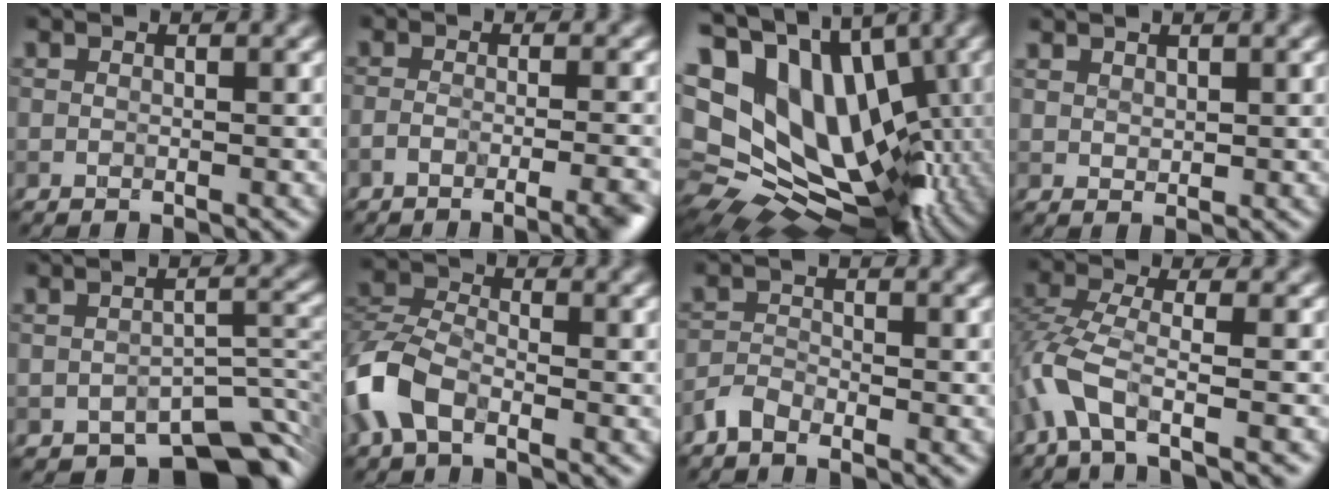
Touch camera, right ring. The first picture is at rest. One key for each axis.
{"total": 5.1, "fx": -3.9, "fy": 1.2, "fz": 3.1, "tx": -0.038, "ty": -0.002, "tz": -0.051}
{"total": 19.3, "fx": 4.0, "fy": 13.4, "fz": 13.2, "tx": -0.208, "ty": 0.007, "tz": 0.099}
{"total": 1.1, "fx": 1.1, "fy": 0.3, "fz": 0.0, "tx": 0.000, "ty": 0.001, "tz": 0.023}
{"total": 5.9, "fx": -4.2, "fy": 2.4, "fz": 3.3, "tx": -0.025, "ty": -0.003, "tz": -0.066}
{"total": 6.1, "fx": -3.0, "fy": 3.6, "fz": 3.9, "tx": -0.091, "ty": 0.007, "tz": -0.074}
{"total": 1.4, "fx": -1.2, "fy": 0.6, "fz": 0.3, "tx": -0.006, "ty": 0.007, "tz": -0.034}
{"total": 4.7, "fx": -2.6, "fy": 1.4, "fz": 3.7, "tx": -0.084, "ty": 0.000, "tz": -0.064}